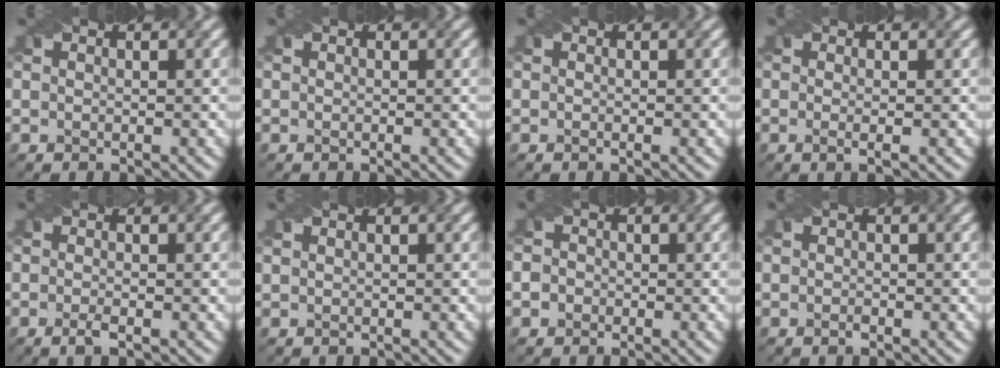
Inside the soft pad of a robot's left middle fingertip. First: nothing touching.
{"total": 0.0}
{"total": 0.0}
{"total": 1.2, "force": [-0.3, -0.1, 1.2], "torque": [-0.018, -0.001, -0.011]}
{"total": 1.5, "force": [-0.8, 0.1, 1.2], "torque": [-0.027, 0.000, -0.019]}
{"total": 0.5, "force": [0.5, 0.0, 0.2], "torque": [-0.005, -0.003, 0.009]}
{"total": 2.2, "force": [-0.1, 2.0, 0.9], "torque": [-0.006, 0.018, -0.022]}
{"total": 0.6, "force": [-0.5, 0.1, 0.3], "torque": [-0.005, -0.001, -0.010]}